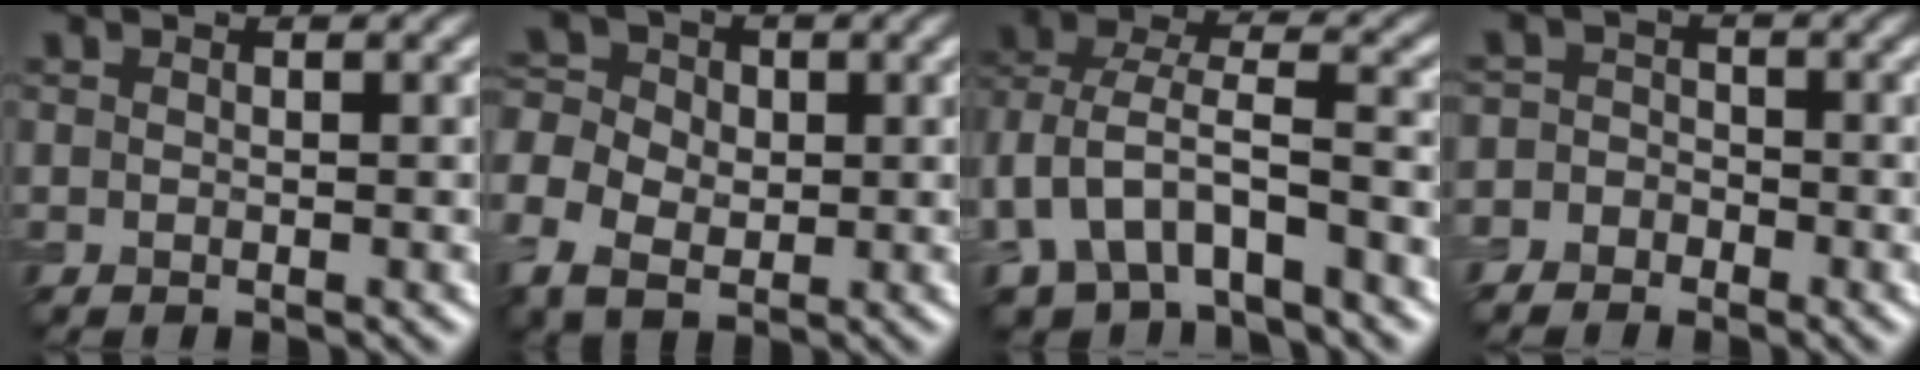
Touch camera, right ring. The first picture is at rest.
{"total": 6.5, "force": [-1.1, 5.4, 3.4], "torque": [-0.080, 0.002, -0.035]}
{"total": 7.2, "force": [-3.1, 4.1, 5.0], "torque": [-0.103, 0.007, -0.067]}
{"total": 2.8, "force": [-1.8, 2.1, 0.1], "torque": [0.034, 0.007, -0.048]}